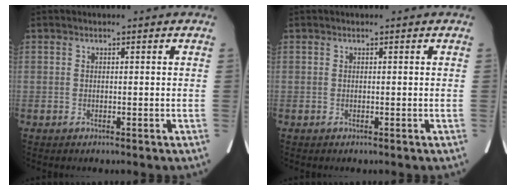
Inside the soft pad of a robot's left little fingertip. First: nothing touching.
{"total": 0.0}